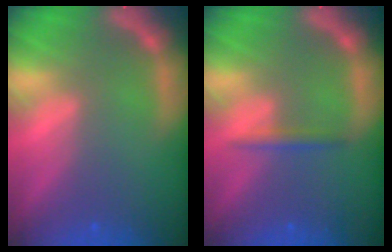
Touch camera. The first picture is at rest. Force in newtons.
{"total": 1.4}